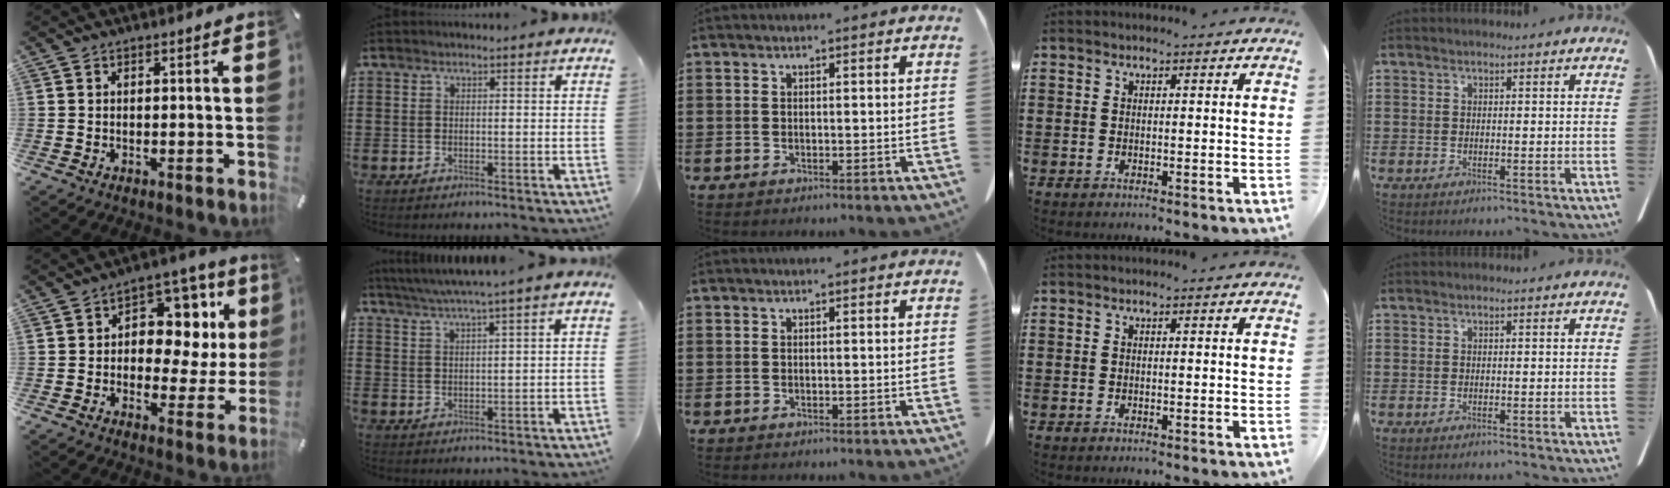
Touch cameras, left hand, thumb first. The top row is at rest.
{"thumb": {"total": 12.7, "force": [3.0, 9.1, 8.3], "torque": [-0.099, -0.025, 0.055]}, "index": {"total": 3.1, "force": [2.1, -0.6, 2.2], "torque": [-0.044, -0.005, 0.035]}}